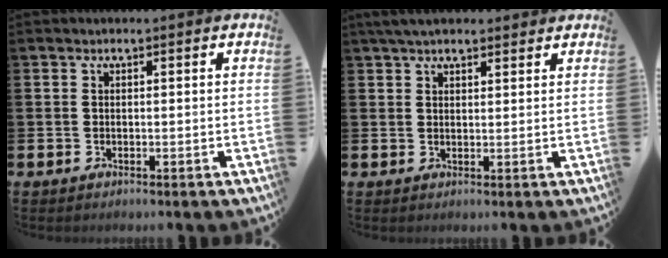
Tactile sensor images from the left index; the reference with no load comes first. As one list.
[{"total": 3.7, "force": [3.3, 1.1, 1.4], "torque": [-0.033, -0.004, 0.060]}]